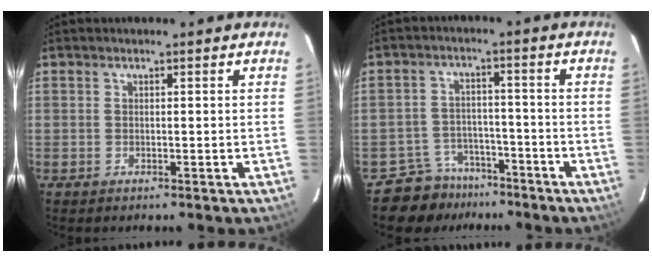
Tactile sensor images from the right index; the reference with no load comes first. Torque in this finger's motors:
{"motor_torque": [-0.50, -0.55, -0.38, -0.21]}